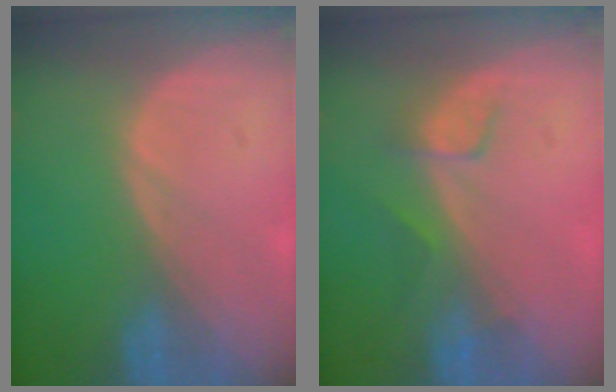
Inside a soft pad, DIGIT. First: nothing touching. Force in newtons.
{"total": 3.4, "press": 3.0, "slide": 1.5}